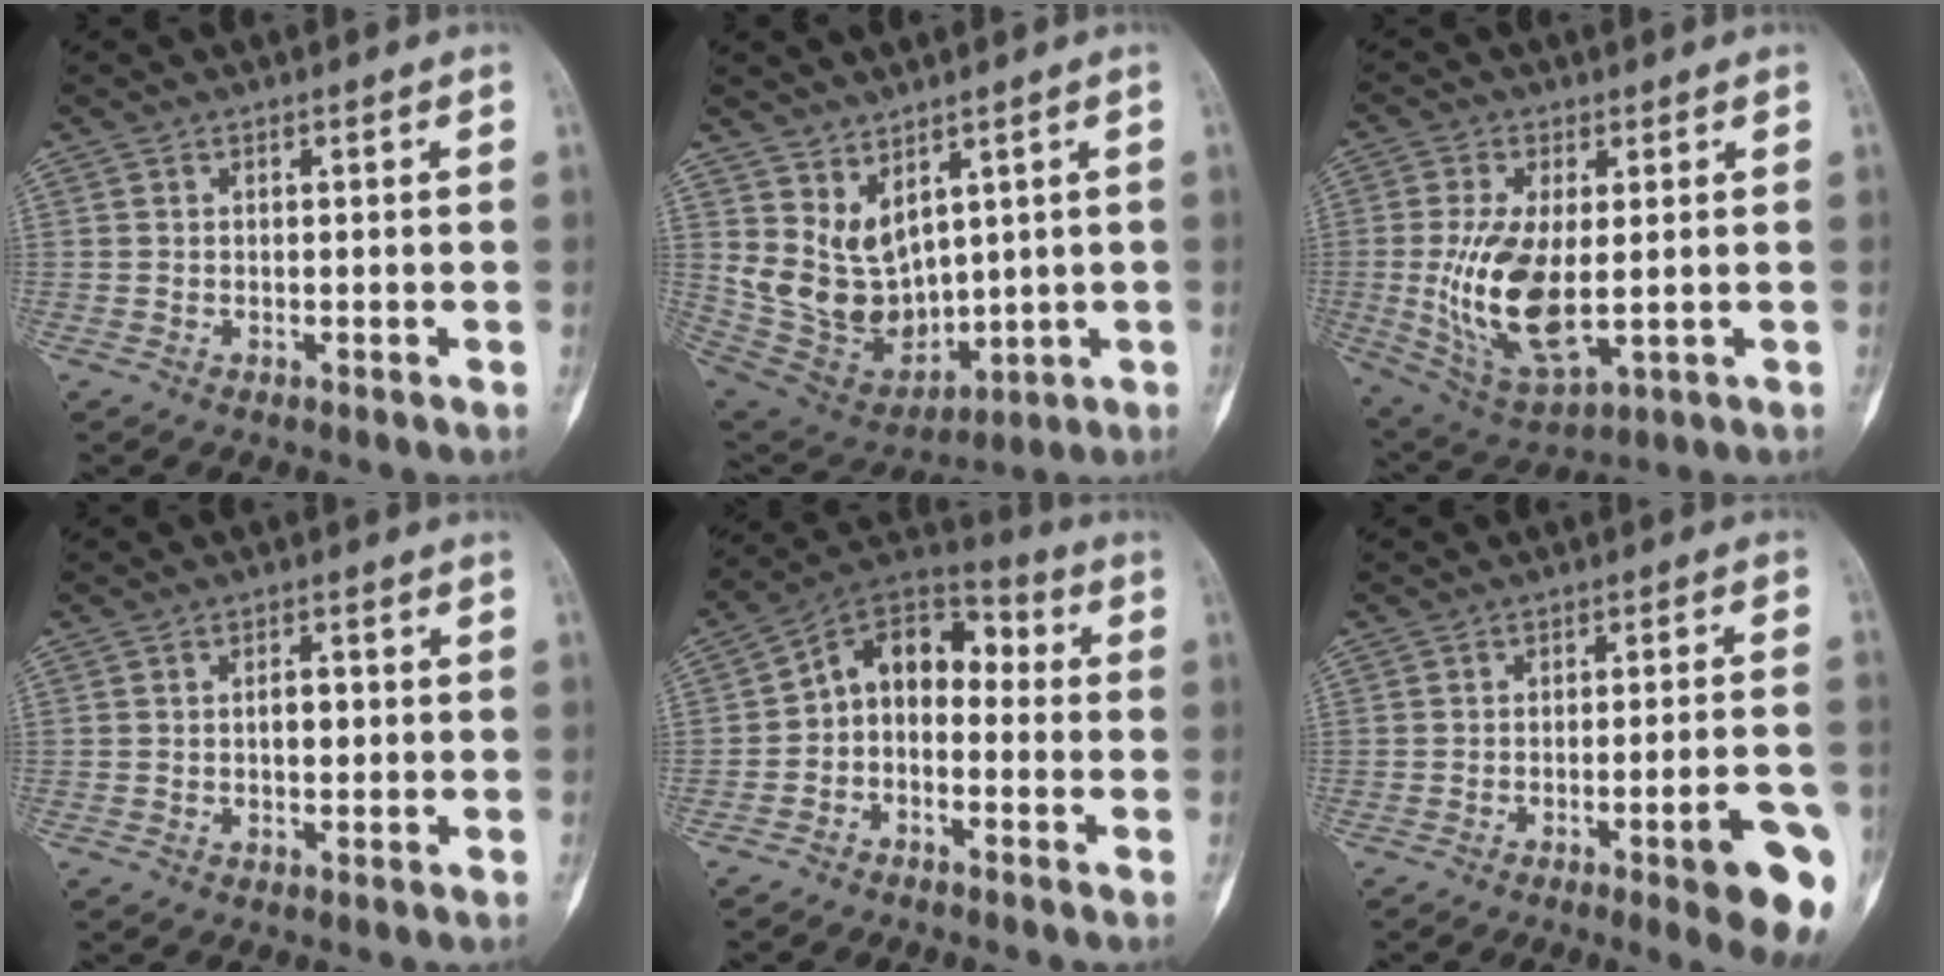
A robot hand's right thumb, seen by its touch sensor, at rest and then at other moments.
{"total": 12.6, "force": [4.5, 8.6, 8.0], "torque": [-0.113, -0.036, 0.122]}
{"total": 14.2, "force": [-0.5, 6.5, 12.6], "torque": [-0.248, -0.017, 0.008]}
{"total": 3.1, "force": [0.1, 1.8, 2.6], "torque": [-0.028, 0.005, 0.000]}
{"total": 10.7, "force": [-1.2, 7.5, 7.6], "torque": [-0.092, 0.060, -0.039]}
{"total": 11.8, "force": [-5.1, 1.9, 10.5], "torque": [-0.128, 0.014, -0.060]}